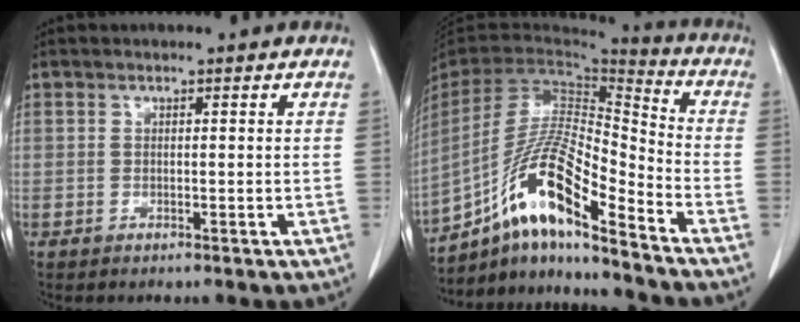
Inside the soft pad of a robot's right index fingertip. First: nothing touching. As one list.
[{"total": 16.9, "force": [-11.1, 2.0, 12.7], "torque": [-0.259, -0.003, -0.201]}]